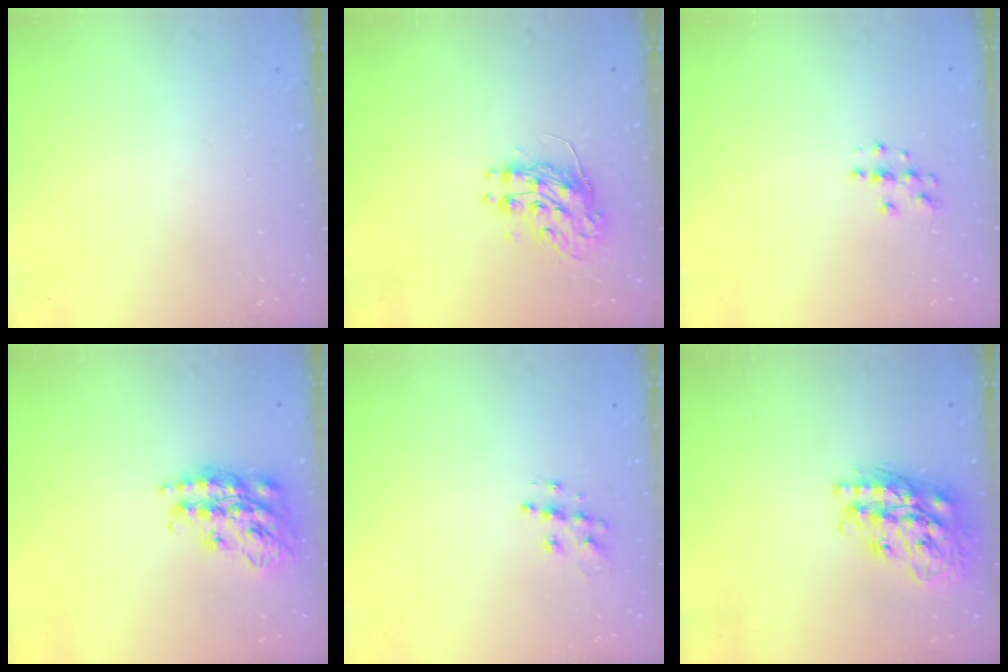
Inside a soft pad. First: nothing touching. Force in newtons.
{"total": 9.2, "press": 9.2, "slide": 0.7}
{"total": 3.8, "press": 3.8, "slide": 0.5}
{"total": 19.2, "press": 19.2, "slide": 1.3}
{"total": 8.0, "press": 8.0, "slide": 0.4}
{"total": 20.5, "press": 20.5, "slide": 1.6}